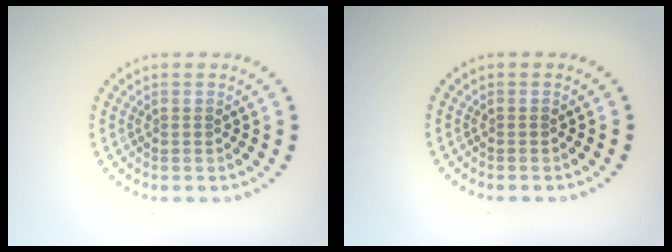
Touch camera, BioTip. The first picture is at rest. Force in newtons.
{"total": 0.0}